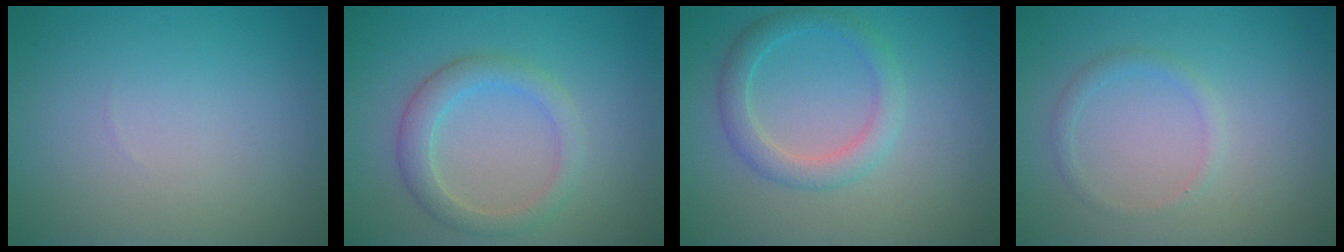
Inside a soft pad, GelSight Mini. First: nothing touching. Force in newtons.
{"total": 3.1, "press": 3.1, "slide": 0.2}
{"total": 2.9, "press": 2.9, "slide": 0.1}
{"total": 1.2, "press": 1.2, "slide": 0.1}